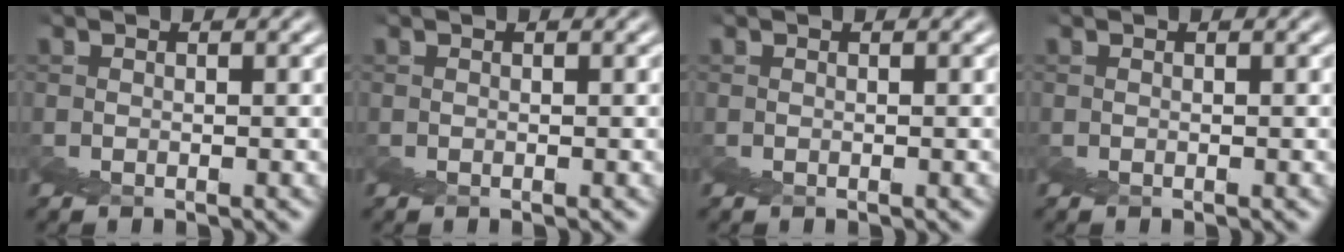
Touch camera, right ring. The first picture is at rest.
{"total": 0.0}
{"total": 0.0}
{"total": 0.0}